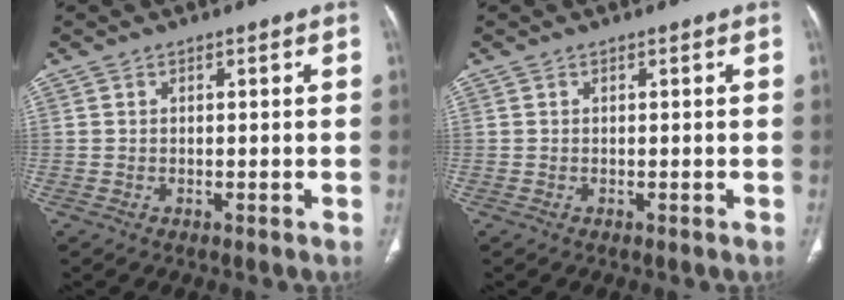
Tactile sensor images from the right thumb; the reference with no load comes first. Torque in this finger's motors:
{"motor_torque": [0.00, 0.00, 0.00, 0.00, 0.00]}